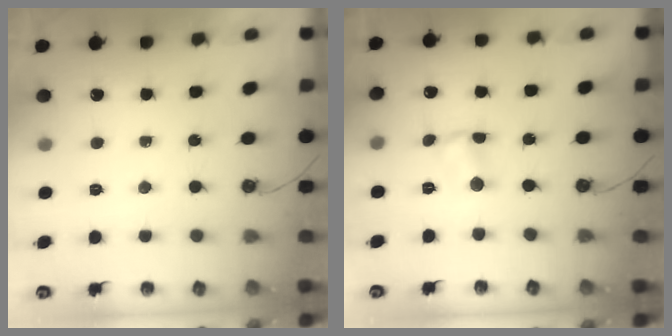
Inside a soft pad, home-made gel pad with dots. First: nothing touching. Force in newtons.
{"total": 2.5, "press": 2.5, "slide": 0.3}